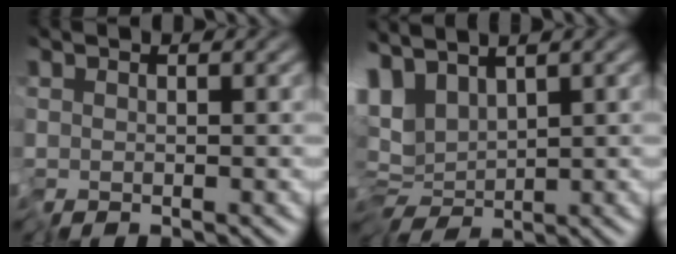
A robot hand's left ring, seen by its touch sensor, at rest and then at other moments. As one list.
[{"total": 6.8, "force": [2.0, 3.4, 5.5], "torque": [-0.096, 0.006, 0.042]}]